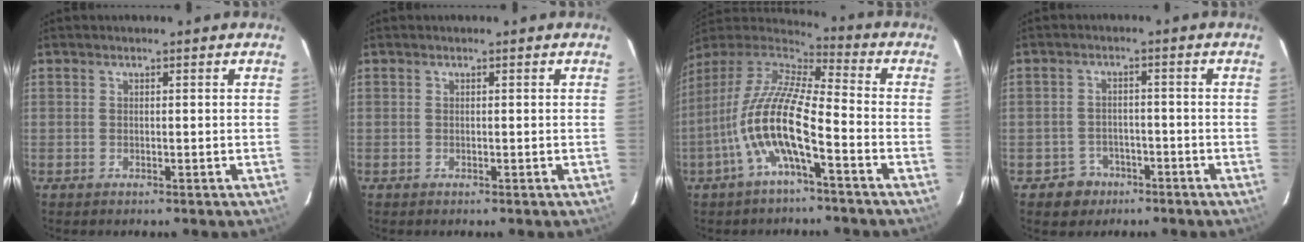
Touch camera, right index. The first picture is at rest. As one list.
[{"total": 0.0}, {"total": 14.9, "force": [-5.3, 3.2, 13.5], "torque": [-0.259, -0.007, -0.108]}, {"total": 4.9, "force": [-2.9, 3.9, 0.3], "torque": [-0.024, 0.014, -0.038]}]